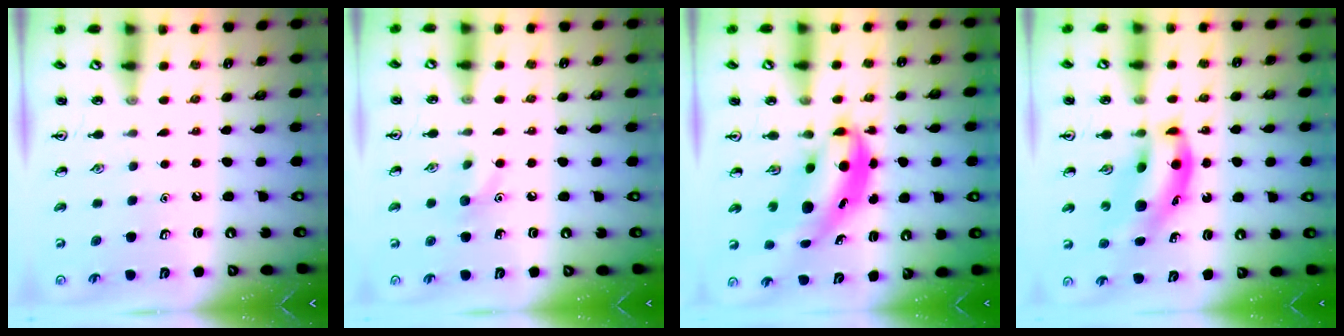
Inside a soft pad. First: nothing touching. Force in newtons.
{"total": 5.9, "press": 5.6, "slide": 1.6}
{"total": 6.9, "press": 6.7, "slide": 1.4}
{"total": 10.2, "press": 9.8, "slide": 2.7}